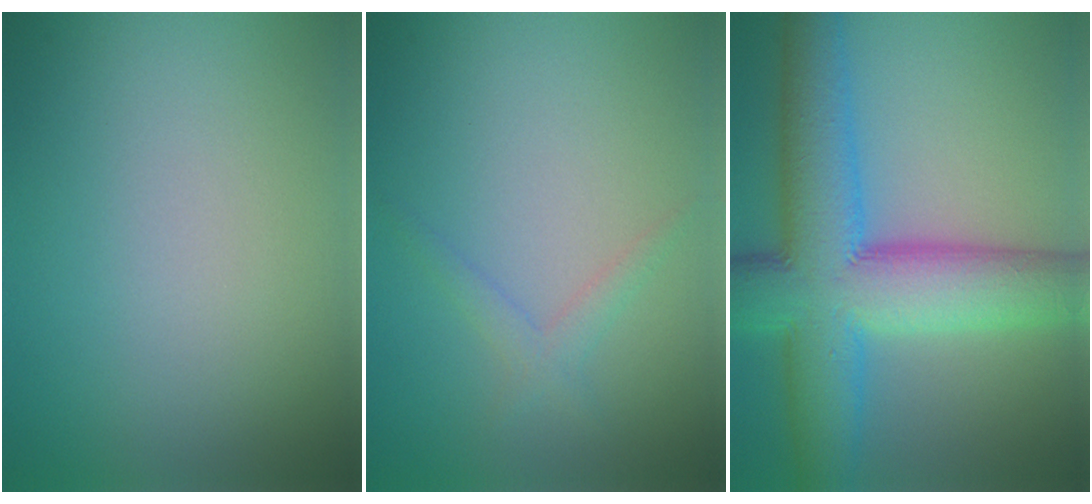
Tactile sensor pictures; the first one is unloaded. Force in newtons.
{"total": 1.5, "press": 1.5, "slide": 0.1}
{"total": 12.5, "press": 12.5, "slide": 0.2}